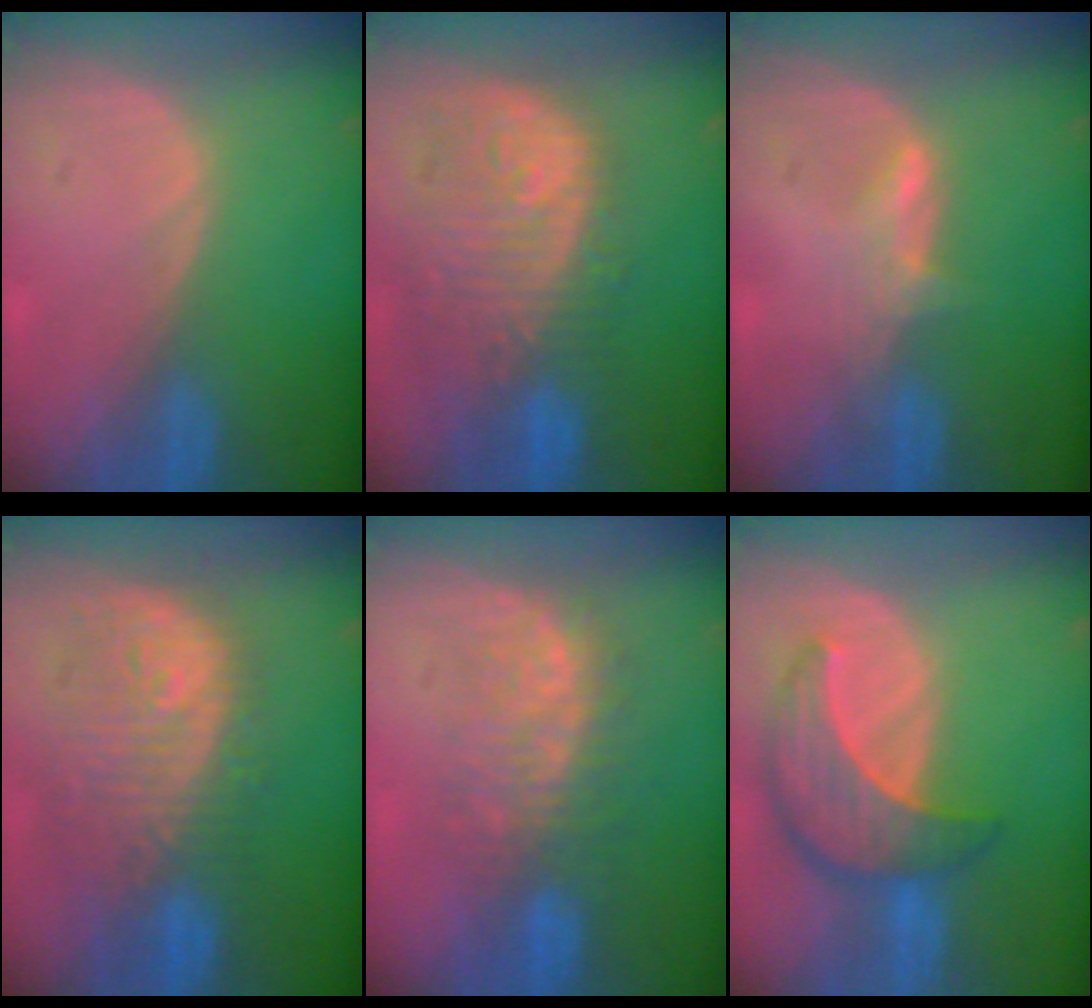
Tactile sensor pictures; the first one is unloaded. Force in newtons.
{"total": 12.0, "press": 10.7, "slide": 5.5}
{"total": 2.6, "press": 2.5, "slide": 0.3}
{"total": 11.5, "press": 10.6, "slide": 4.5}
{"total": 7.8, "press": 7.7, "slide": 1.3}
{"total": 8.6, "press": 7.8, "slide": 3.8}